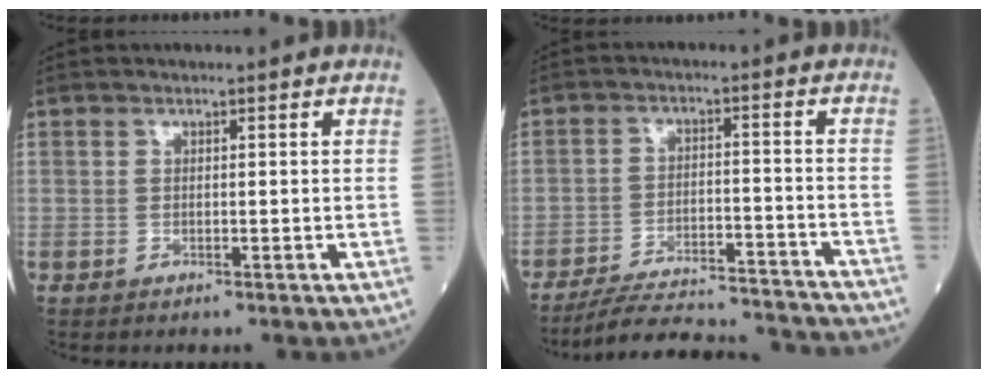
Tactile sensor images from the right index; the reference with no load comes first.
{"total": 17.9, "force": [-17.1, 1.4, 4.9], "torque": [-0.079, -0.005, -0.237]}